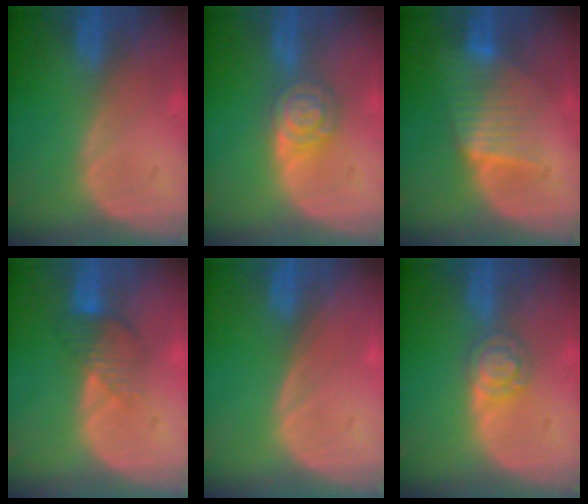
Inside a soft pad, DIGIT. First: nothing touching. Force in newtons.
{"total": 5.4, "press": 5.3, "slide": 0.4}
{"total": 6.5, "press": 6.4, "slide": 1.0}
{"total": 4.5, "press": 3.8, "slide": 2.3}
{"total": 0.0}
{"total": 3.8, "press": 3.8, "slide": 0.2}